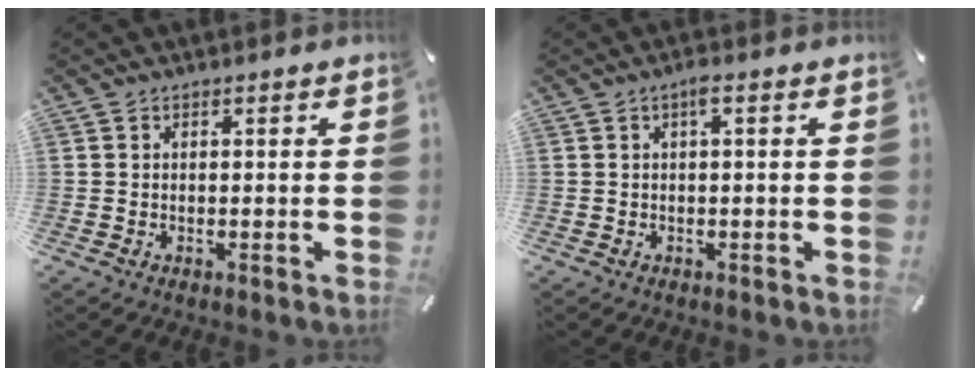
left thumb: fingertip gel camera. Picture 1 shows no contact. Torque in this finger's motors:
{"motor_torque": [0.58, 0.56, 0.60, 0.03, 0.00]}